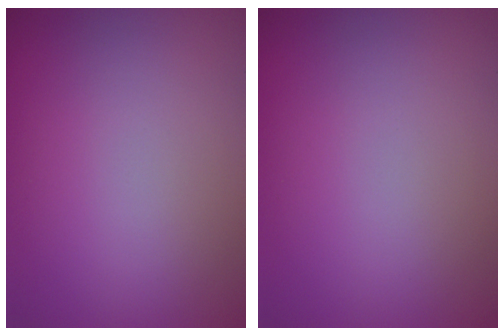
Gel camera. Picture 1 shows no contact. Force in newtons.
{"total": 0.0}